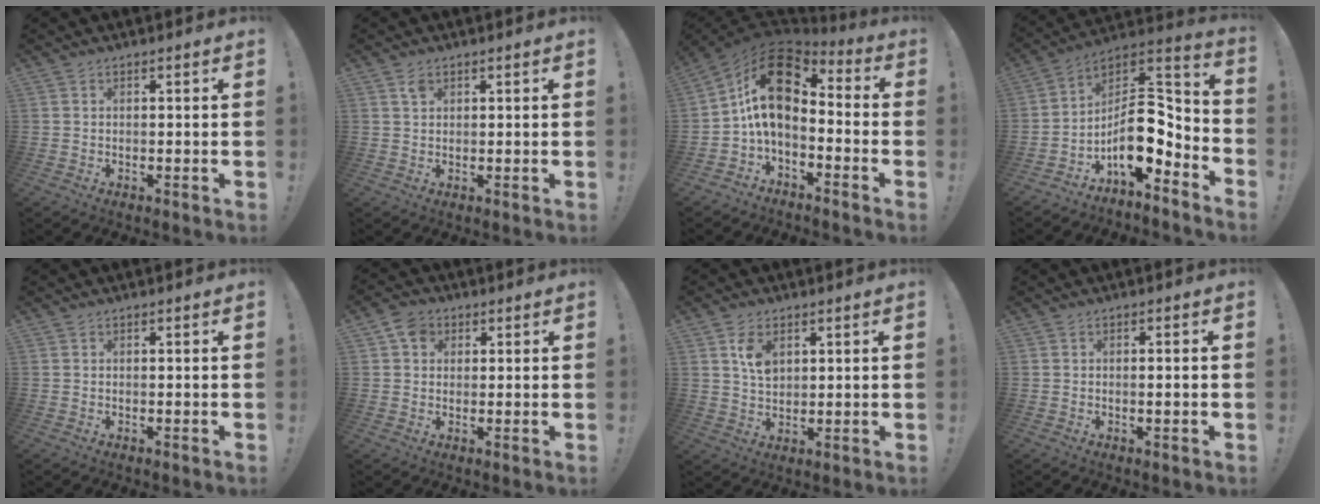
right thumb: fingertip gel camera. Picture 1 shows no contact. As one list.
[{"total": 2.0, "force": [1.3, 1.3, 1.0], "torque": [-0.013, -0.004, 0.023]}, {"total": 15.9, "force": [3.1, 9.2, 12.7], "torque": [-0.235, -0.011, 0.055]}, {"total": 14.1, "force": [-2.9, 7.5, 11.5], "torque": [-0.171, -0.005, -0.043]}, {"total": 0.0}, {"total": 5.2, "force": [2.1, 4.3, 2.2], "torque": [-0.036, 0.002, 0.038]}, {"total": 6.3, "force": [2.8, 4.1, 3.9], "torque": [-0.060, -0.010, 0.051]}, {"total": 1.5, "force": [-0.2, -0.2, 1.5], "torque": [-0.018, -0.005, -0.006]}]